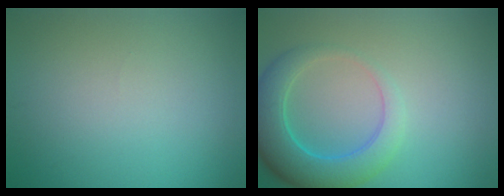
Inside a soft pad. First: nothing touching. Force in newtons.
{"total": 5.7, "press": 5.7, "slide": 0.2}